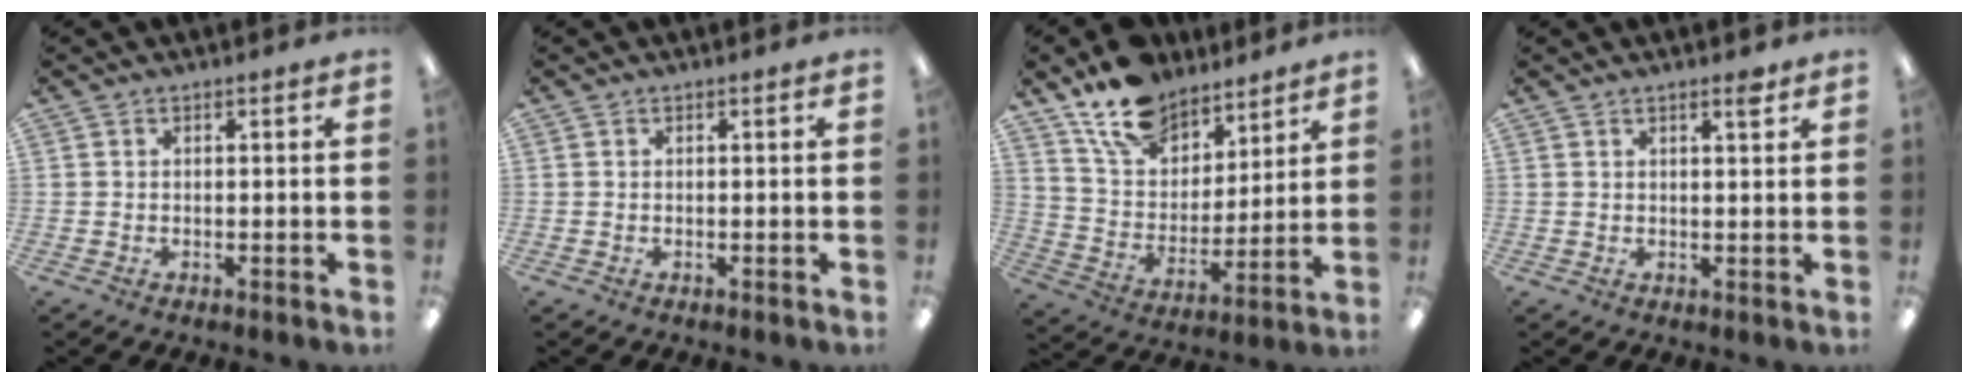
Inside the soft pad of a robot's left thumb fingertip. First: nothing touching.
{"total": 0.0}
{"total": 15.0, "force": [11.9, 7.9, 4.6], "torque": [-0.094, -0.074, 0.225]}
{"total": 2.4, "force": [1.8, 0.4, 1.5], "torque": [-0.017, -0.006, 0.027]}